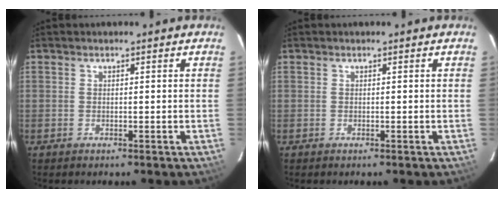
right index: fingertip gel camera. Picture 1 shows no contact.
{"total": 0.0}